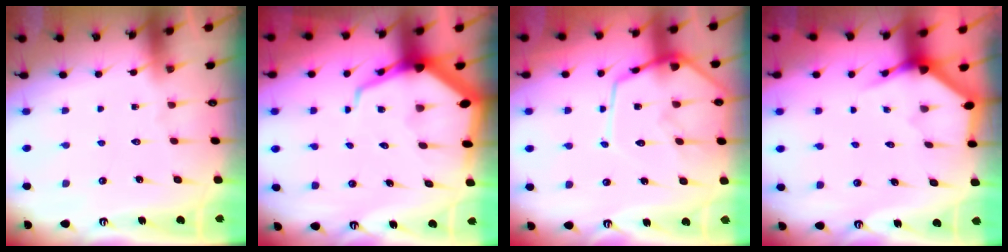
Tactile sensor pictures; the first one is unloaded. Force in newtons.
{"total": 9.7, "press": 9.6, "slide": 1.2}
{"total": 13.7, "press": 13.7, "slide": 1.1}
{"total": 3.5, "press": 3.4, "slide": 0.2}